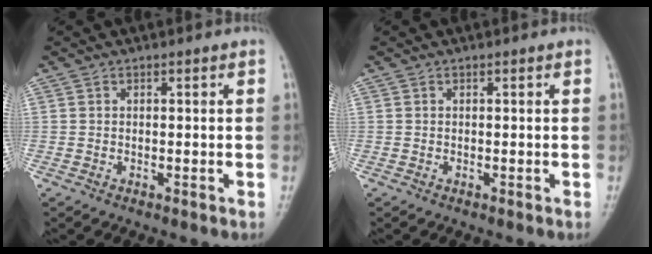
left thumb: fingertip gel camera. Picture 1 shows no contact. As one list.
[{"total": 0.0}]